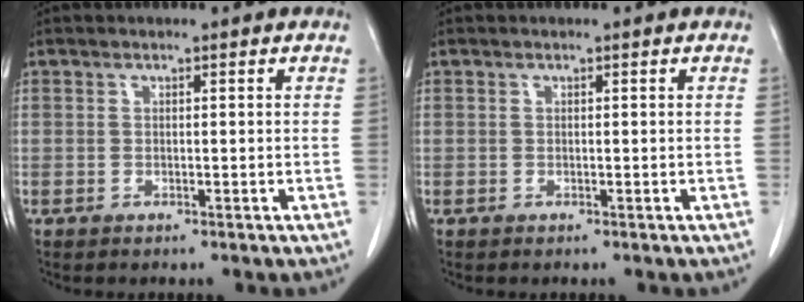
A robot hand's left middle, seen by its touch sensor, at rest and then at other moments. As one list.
[{"total": 0.0}]